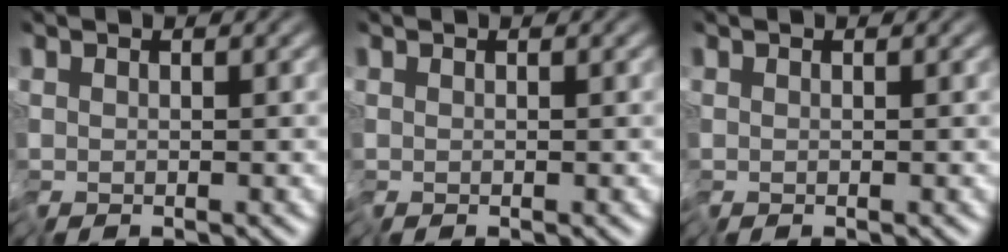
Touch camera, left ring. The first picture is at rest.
{"total": 0.0}
{"total": 0.0}